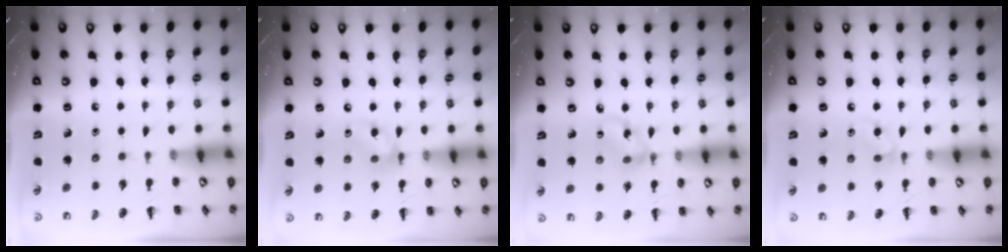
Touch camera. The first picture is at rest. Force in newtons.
{"total": 7.2, "press": 7.2, "slide": 0.7}
{"total": 4.8, "press": 4.8, "slide": 0.6}
{"total": 4.8, "press": 4.5, "slide": 1.7}